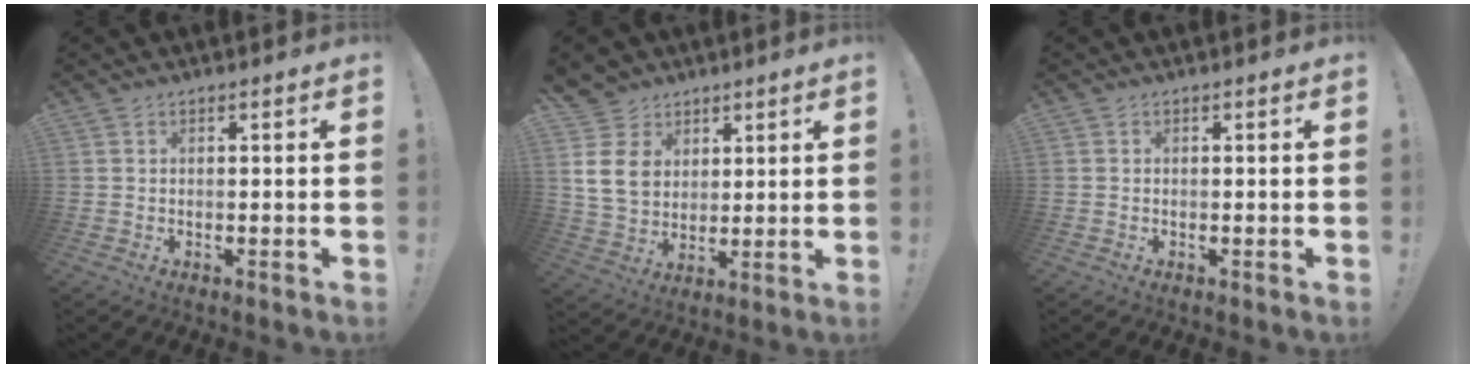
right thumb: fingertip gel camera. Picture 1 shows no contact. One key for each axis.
{"total": 12.8, "fx": 4.7, "fy": 10.6, "fz": 5.5, "tx": -0.093, "ty": -0.021, "tz": 0.100}
{"total": 0.0}